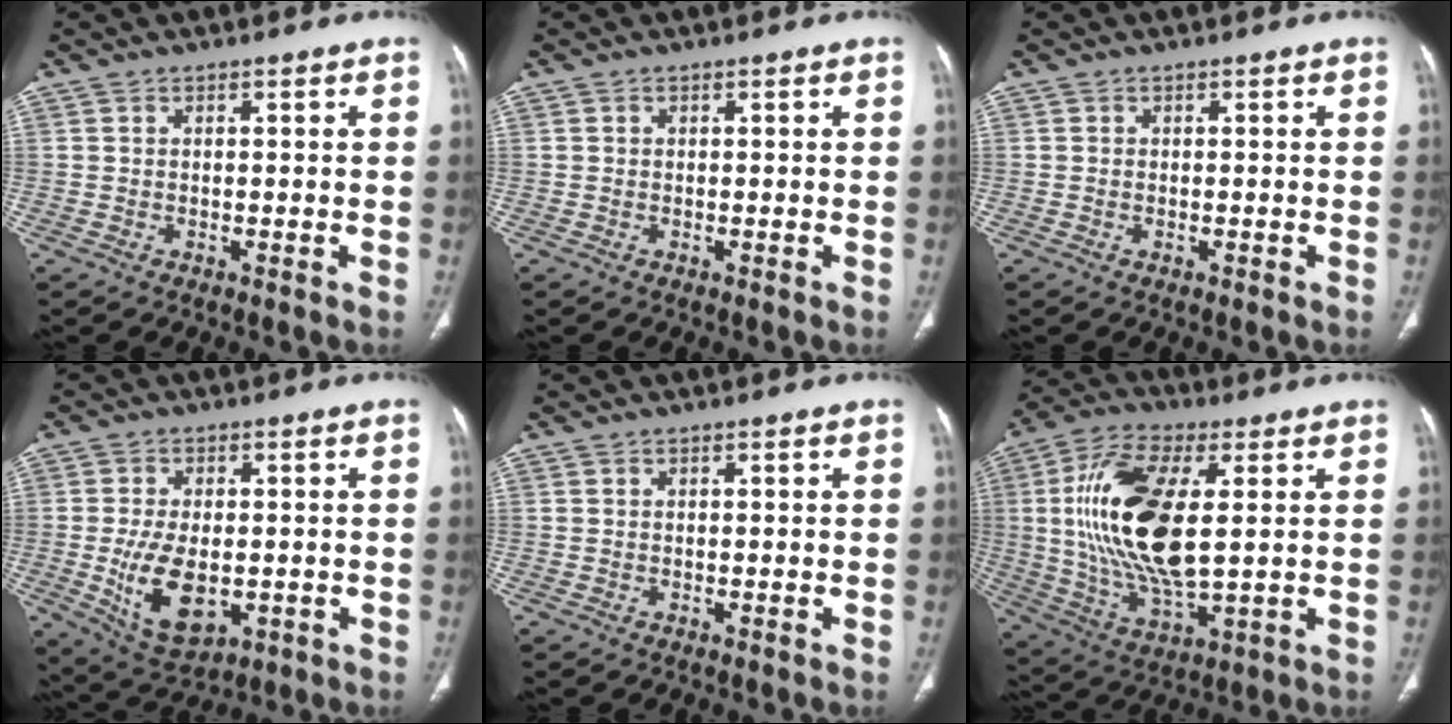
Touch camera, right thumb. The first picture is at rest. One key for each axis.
{"total": 0.0}
{"total": 0.0}
{"total": 11.3, "fx": -2.0, "fy": 6.5, "fz": 9.1, "tx": -0.154, "ty": -0.009, "tz": -0.016}
{"total": 0.0}
{"total": 20.7, "fx": 2.9, "fy": 8.9, "fz": 18.4, "tx": -0.370, "ty": -0.010, "tz": 0.056}